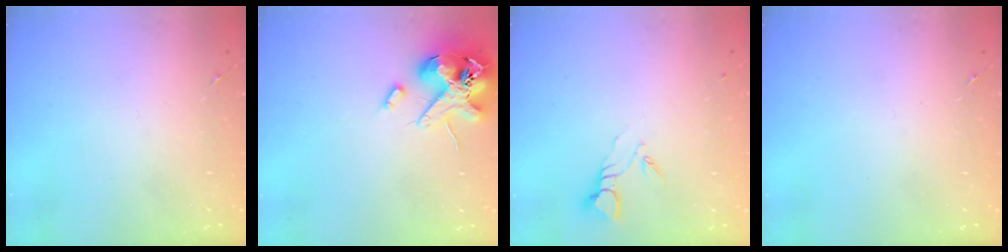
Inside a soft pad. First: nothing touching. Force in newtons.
{"total": 14.4, "press": 14.2, "slide": 2.4}
{"total": 3.7, "press": 3.7, "slide": 0.2}
{"total": 0.0}